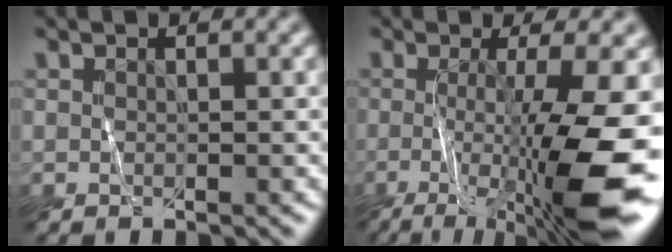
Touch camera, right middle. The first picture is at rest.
{"total": 10.9, "force": [-2.3, 2.5, 10.4], "torque": [-0.168, -0.025, -0.032]}